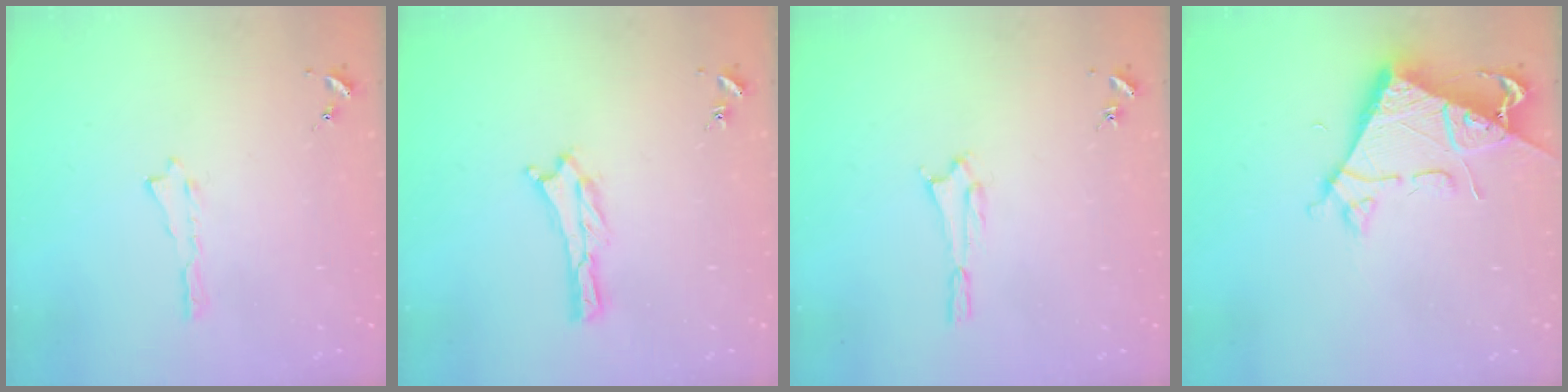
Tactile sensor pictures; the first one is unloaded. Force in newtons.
{"total": 0.0}
{"total": 1.6, "press": 1.6, "slide": 0.1}
{"total": 7.3, "press": 7.3, "slide": 0.6}